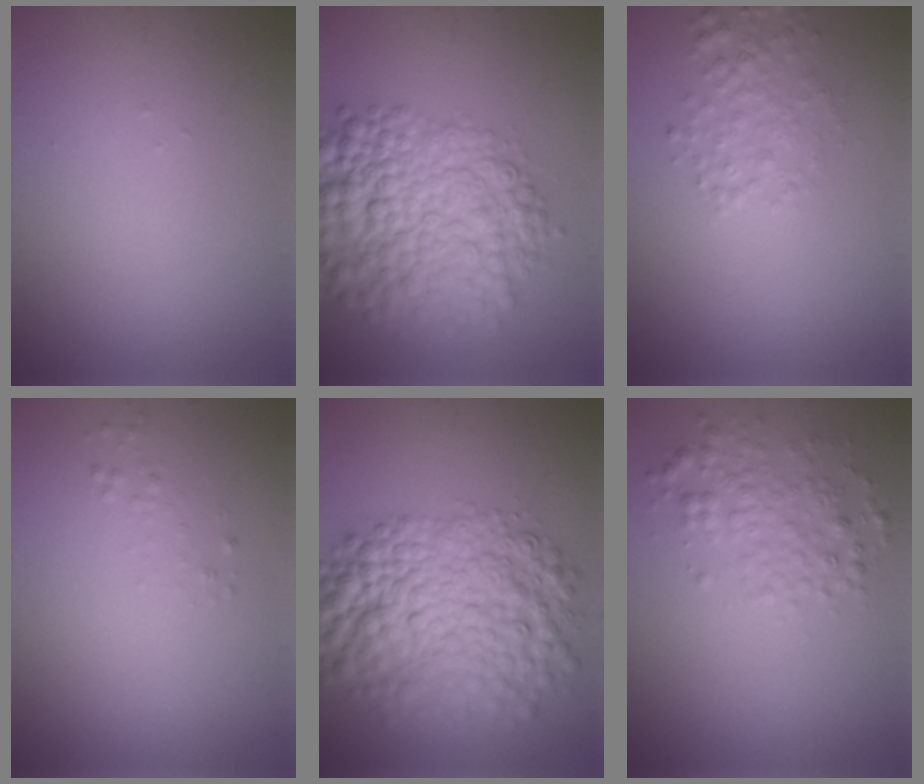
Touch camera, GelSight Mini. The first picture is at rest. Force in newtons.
{"total": 9.7, "press": 9.7, "slide": 0.3}
{"total": 2.3, "press": 2.3, "slide": 0.1}
{"total": 0.6, "press": 0.6, "slide": 0.1}
{"total": 9.8, "press": 9.8, "slide": 0.3}
{"total": 2.9, "press": 2.9, "slide": 0.0}